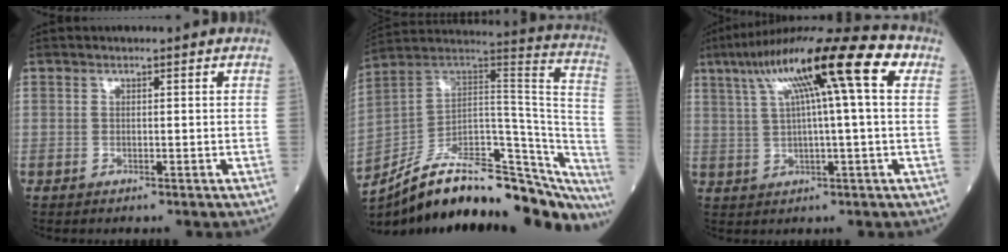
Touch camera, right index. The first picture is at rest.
{"total": 32.3, "force": [-26.9, 8.3, 15.7], "torque": [-0.179, 0.022, -0.378]}
{"total": 17.3, "force": [6.8, 1.1, 15.8], "torque": [-0.263, 0.048, 0.104]}